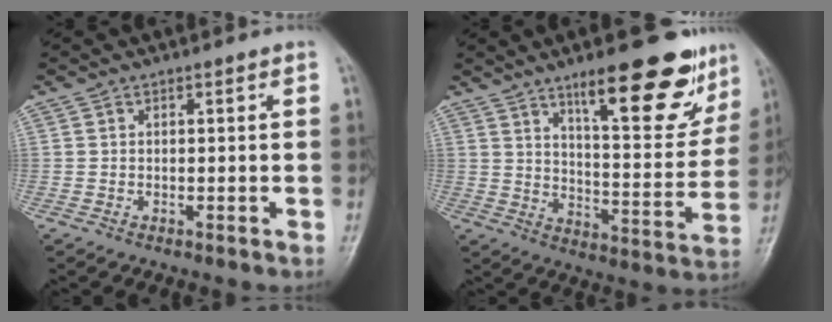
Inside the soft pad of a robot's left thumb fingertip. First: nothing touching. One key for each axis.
{"total": 19.0, "fx": 12.2, "fy": 5.7, "fz": 13.4, "tx": -0.138, "ty": -0.071, "tz": 0.182}